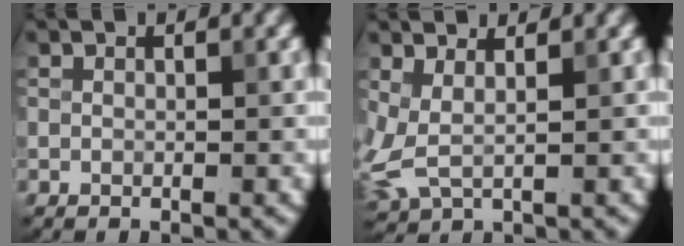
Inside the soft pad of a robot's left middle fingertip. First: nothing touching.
{"total": 2.8, "force": [1.2, 1.2, 2.2], "torque": [-0.065, -0.001, 0.023]}